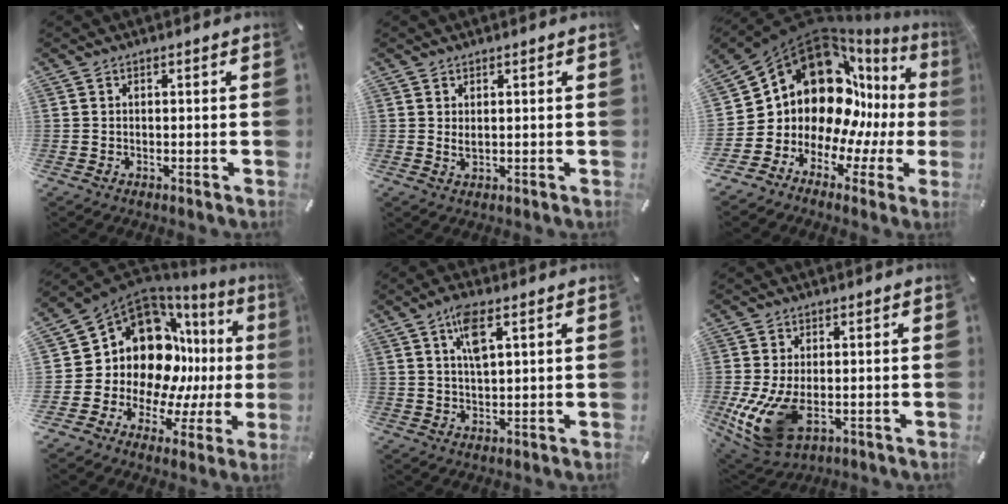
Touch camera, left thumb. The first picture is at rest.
{"total": 1.6, "force": [0.7, 0.6, 1.3], "torque": [-0.028, 0.000, 0.011]}
{"total": 17.5, "force": [6.6, 13.8, 8.4], "torque": [-0.140, -0.093, 0.129]}
{"total": 17.6, "force": [4.5, 13.8, 10.0], "torque": [-0.161, -0.065, 0.091]}
{"total": 6.6, "force": [3.1, 2.3, 5.3], "torque": [-0.105, 0.002, 0.053]}
{"total": 12.0, "force": [-2.2, 7.3, 9.3], "torque": [-0.197, -0.020, -0.036]}